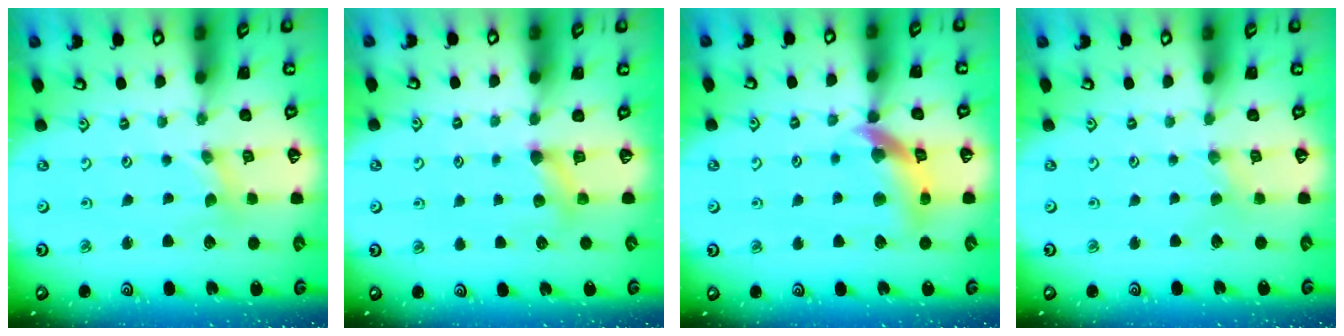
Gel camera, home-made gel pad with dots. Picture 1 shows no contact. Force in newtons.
{"total": 4.6, "press": 4.5, "slide": 0.7}
{"total": 12.7, "press": 12.6, "slide": 1.6}
{"total": 1.2, "press": 1.2, "slide": 0.3}